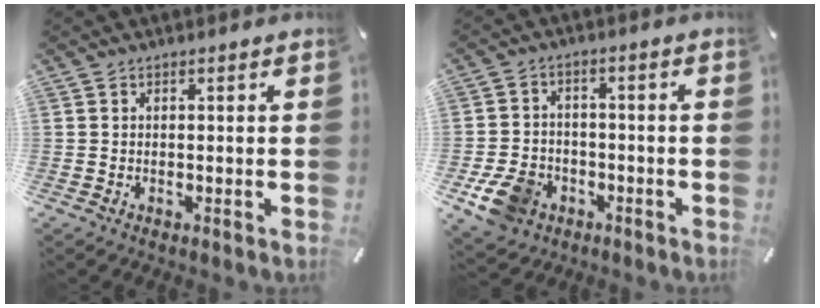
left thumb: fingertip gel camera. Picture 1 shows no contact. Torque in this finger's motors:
{"motor_torque": [0.28, 1.04, 0.11, -0.01, -0.05]}